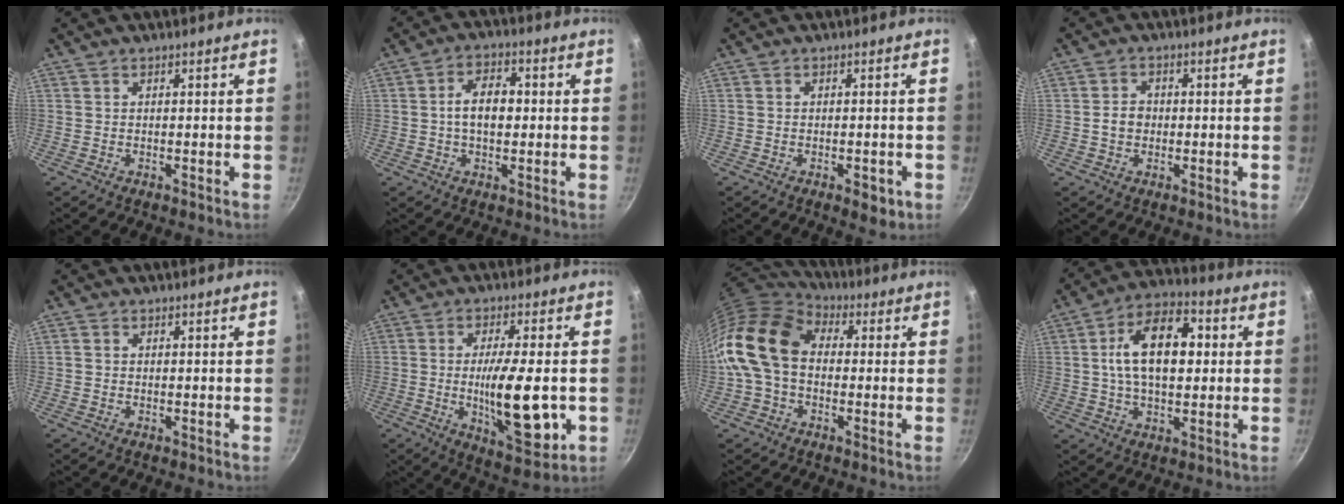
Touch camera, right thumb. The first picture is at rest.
{"total": 7.5, "force": [0.2, 4.6, 5.9], "torque": [-0.080, 0.019, -0.004]}
{"total": 3.8, "force": [-1.7, 1.9, 2.8], "torque": [-0.025, 0.010, -0.017]}
{"total": 3.3, "force": [-0.4, 2.7, 1.8], "torque": [-0.018, 0.010, -0.008]}
{"total": 0.7, "force": [0.0, 0.7, 0.3], "torque": [-0.007, 0.003, -0.002]}
{"total": 15.8, "force": [-2.5, 4.9, 14.8], "torque": [-0.226, -0.006, -0.033]}
{"total": 17.6, "force": [0.3, 12.6, 12.3], "torque": [-0.229, 0.037, -0.011]}
{"total": 15.6, "force": [2.2, 9.2, 12.4], "torque": [-0.176, 0.020, 0.023]}